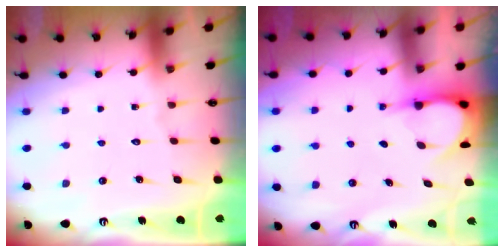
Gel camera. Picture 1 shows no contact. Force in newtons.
{"total": 3.8, "press": 3.8, "slide": 0.3}